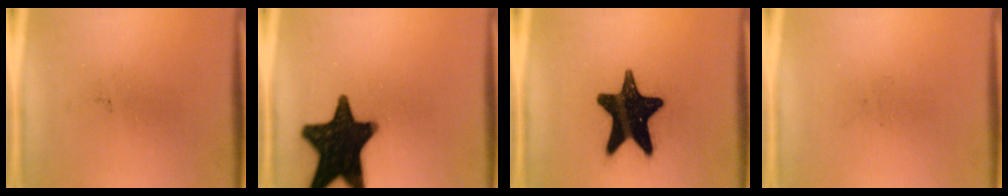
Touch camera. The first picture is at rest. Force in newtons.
{"total": 19.3}
{"total": 18.0}
{"total": 0.0}